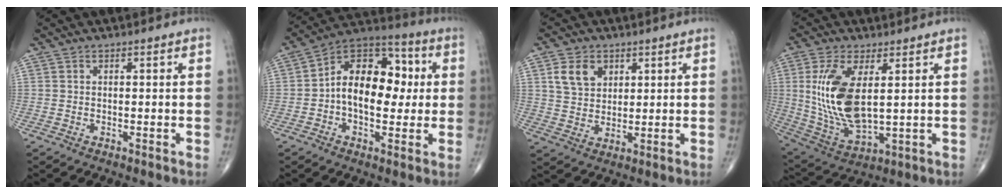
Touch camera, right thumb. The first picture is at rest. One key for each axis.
{"total": 16.1, "fx": 0.5, "fy": 10.2, "fz": 12.5, "tx": -0.160, "ty": 0.037, "tz": -0.002}
{"total": 6.8, "fx": 2.9, "fy": 5.0, "fz": 3.7, "tx": -0.046, "ty": -0.009, "tz": 0.056}
{"total": 15.5, "fx": 2.6, "fy": 7.1, "fz": 13.5, "tx": -0.280, "ty": -0.019, "tz": 0.067}